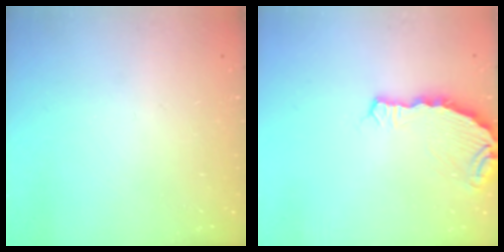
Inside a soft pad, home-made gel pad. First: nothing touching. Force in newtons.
{"total": 6.0, "press": 5.0, "slide": 3.3}